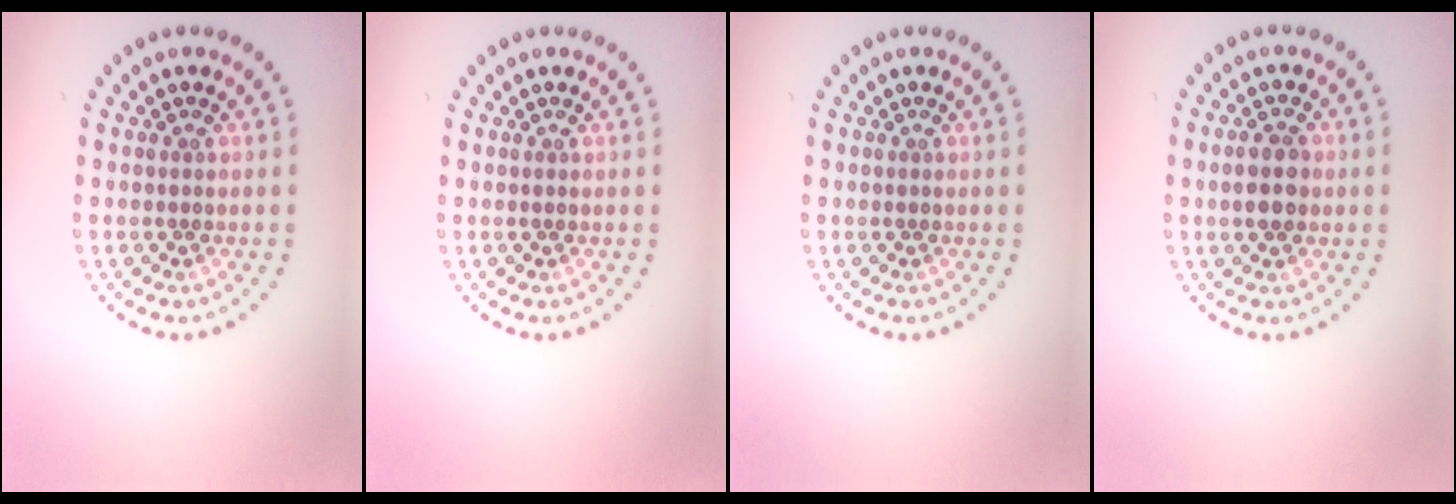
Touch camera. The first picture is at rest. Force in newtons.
{"total": 0.0}
{"total": 0.0}
{"total": 2.9, "press": 2.9, "slide": 0.0}